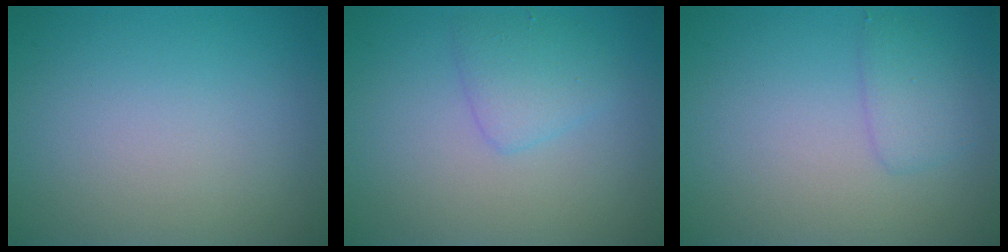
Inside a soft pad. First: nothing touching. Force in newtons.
{"total": 2.2, "press": 2.2, "slide": 0.1}
{"total": 1.7, "press": 1.7, "slide": 0.1}